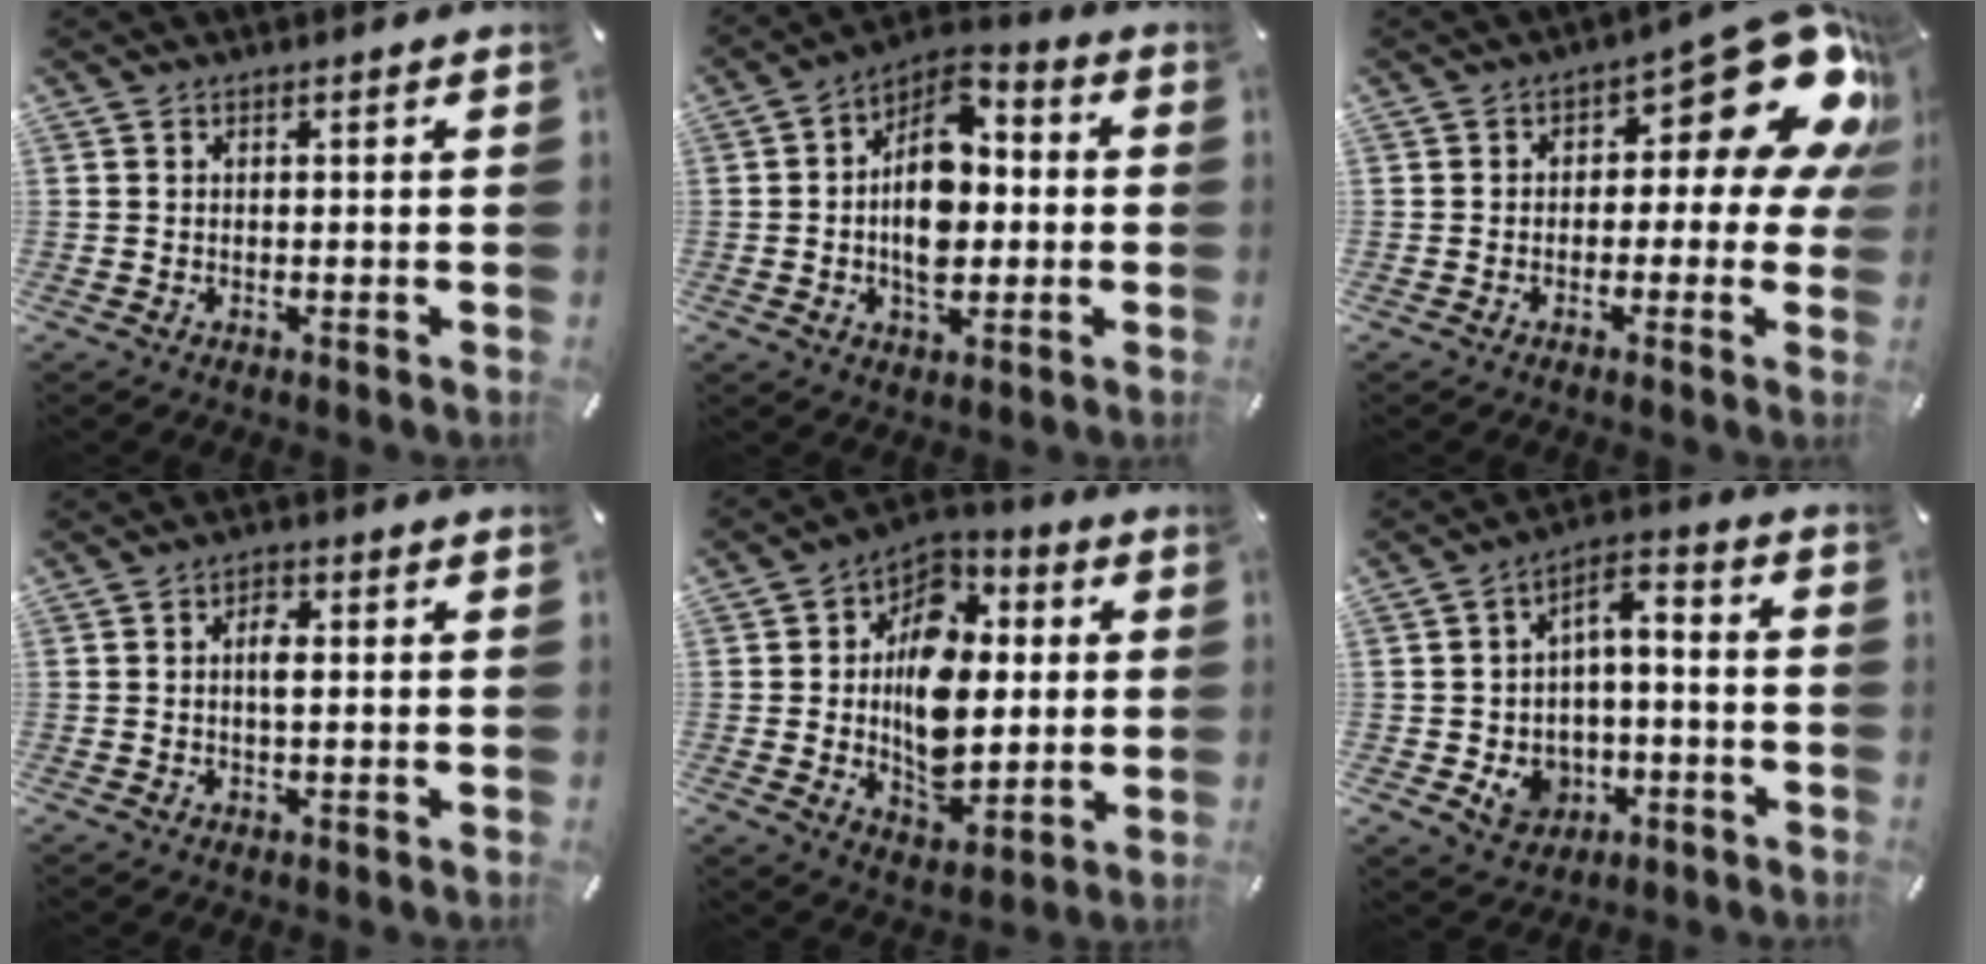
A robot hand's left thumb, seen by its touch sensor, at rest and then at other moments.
{"total": 13.3, "force": [-0.9, 8.9, 9.9], "torque": [-0.184, -0.001, -0.017]}
{"total": 16.0, "force": [7.1, 7.0, 12.5], "torque": [-0.159, -0.055, 0.115]}
{"total": 3.1, "force": [0.3, 1.4, 2.8], "torque": [-0.050, 0.004, 0.001]}
{"total": 15.7, "force": [-1.0, 12.1, 10.0], "torque": [-0.161, 0.003, -0.016]}
{"total": 9.2, "force": [-3.0, 7.4, 4.4], "torque": [-0.060, 0.021, -0.052]}